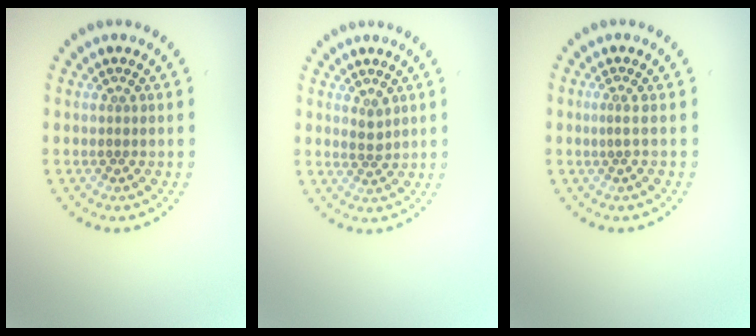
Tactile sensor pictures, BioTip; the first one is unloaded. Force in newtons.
{"total": 1.2, "press": 1.0, "slide": 0.6}
{"total": 0.6, "press": 0.0, "slide": 0.6}